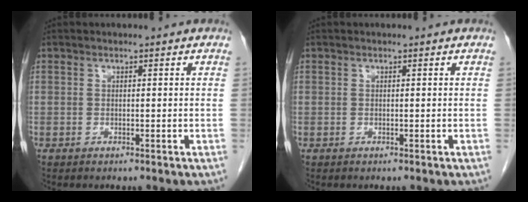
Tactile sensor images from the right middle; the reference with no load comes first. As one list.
[{"total": 0.0}]